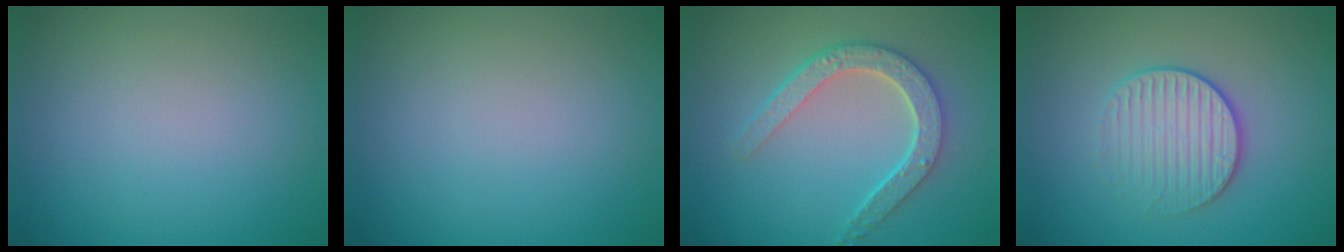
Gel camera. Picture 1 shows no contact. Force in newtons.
{"total": 0.0}
{"total": 4.5, "press": 3.6, "slide": 2.8}
{"total": 3.3, "press": 2.9, "slide": 1.4}